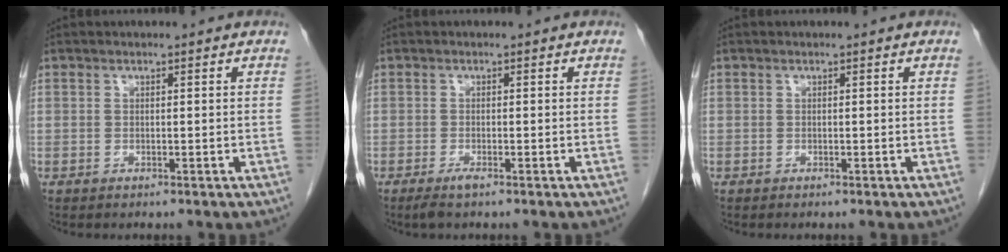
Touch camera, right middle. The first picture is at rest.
{"total": 1.5, "force": [-1.1, 0.1, 1.1], "torque": [-0.026, -0.005, -0.021]}
{"total": 0.0}